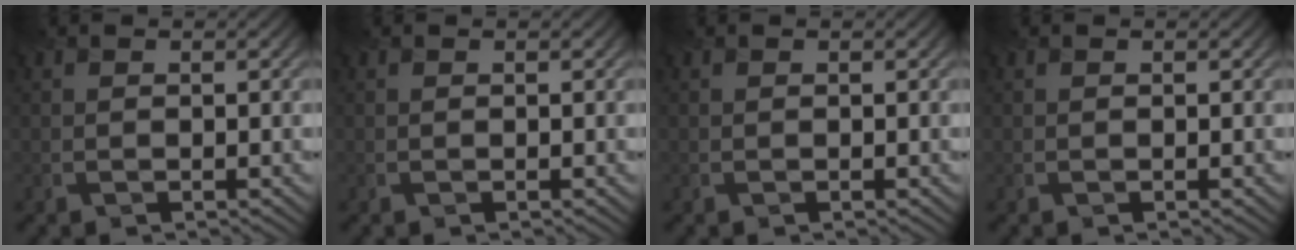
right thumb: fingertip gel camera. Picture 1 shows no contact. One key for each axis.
{"total": 0.0}
{"total": 0.0}
{"total": 0.0}